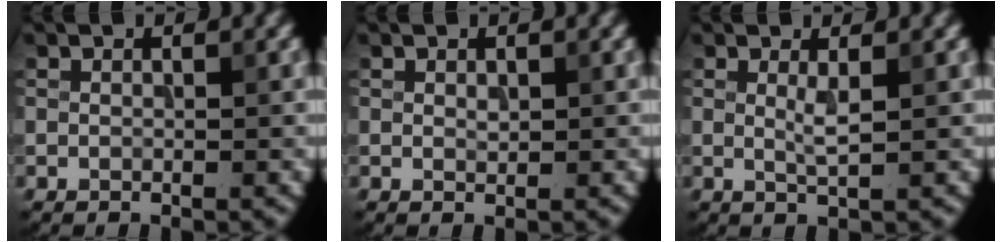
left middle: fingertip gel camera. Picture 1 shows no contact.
{"total": 0.6, "force": [0.2, 0.3, 0.4], "torque": [-0.008, 0.000, 0.004]}
{"total": 1.5, "force": [0.4, 0.2, 1.4], "torque": [-0.029, -0.004, 0.005]}